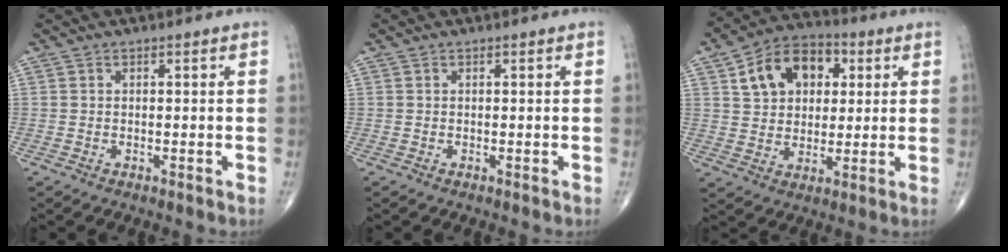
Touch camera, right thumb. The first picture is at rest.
{"total": 0.0}
{"total": 13.5, "force": [4.4, 9.5, 8.5], "torque": [-0.106, 0.005, 0.069]}